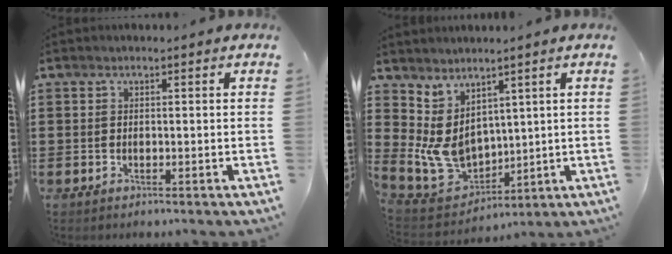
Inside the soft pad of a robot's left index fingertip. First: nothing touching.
{"total": 8.2, "force": [1.9, 6.7, 4.3], "torque": [-0.131, -0.005, 0.043]}